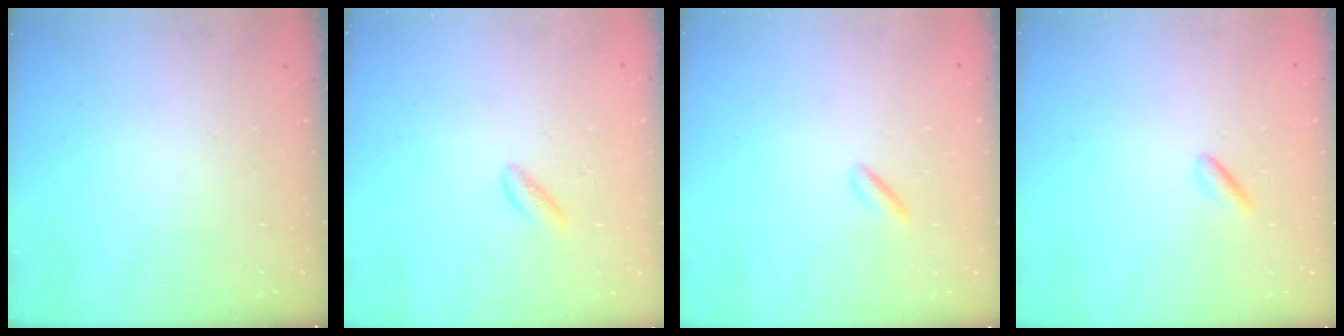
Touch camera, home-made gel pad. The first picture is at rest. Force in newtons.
{"total": 2.2, "press": 2.0, "slide": 0.9}
{"total": 1.7, "press": 1.5, "slide": 0.7}
{"total": 1.6, "press": 1.4, "slide": 0.7}